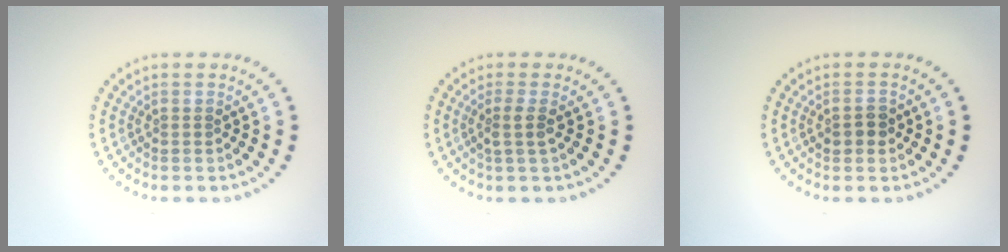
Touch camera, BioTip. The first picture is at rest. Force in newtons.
{"total": 1.6, "press": 1.2, "slide": 1.0}
{"total": 1.7, "press": 1.7, "slide": 0.2}